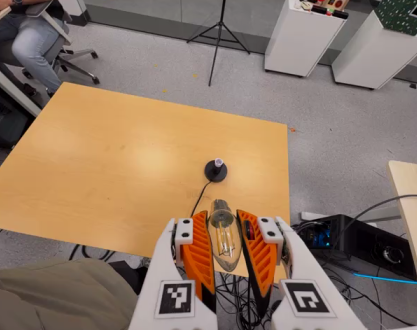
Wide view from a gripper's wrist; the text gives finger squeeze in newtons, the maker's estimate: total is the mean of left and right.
{"total": 19.9, "left": 21.4, "right": 18.5}